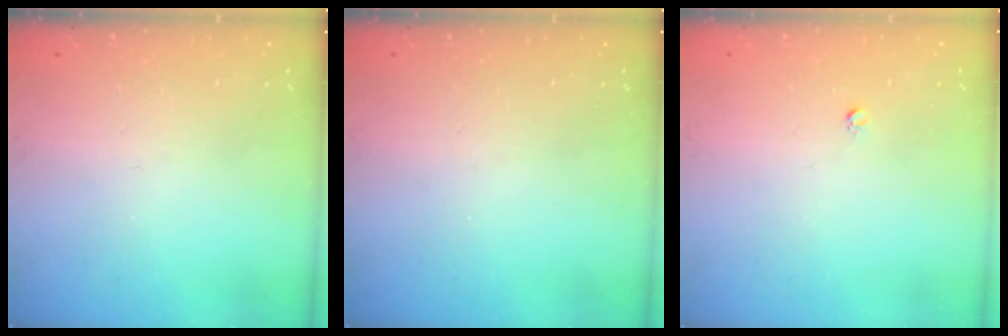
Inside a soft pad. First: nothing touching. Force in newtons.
{"total": 0.0}
{"total": 2.5, "press": 2.5, "slide": 0.2}